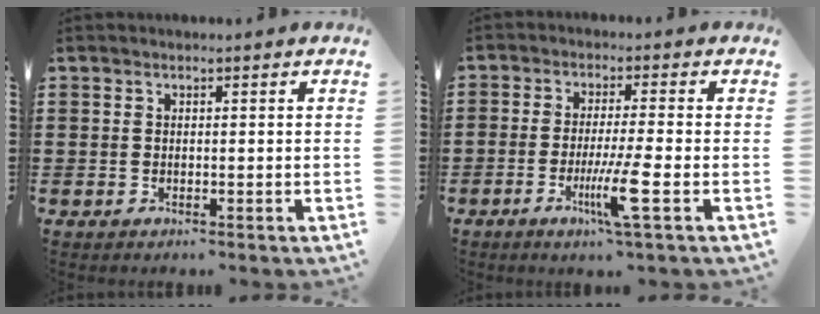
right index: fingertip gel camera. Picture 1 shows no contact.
{"total": 6.9, "force": [-2.5, 0.0, 6.4], "torque": [-0.125, -0.021, -0.047]}